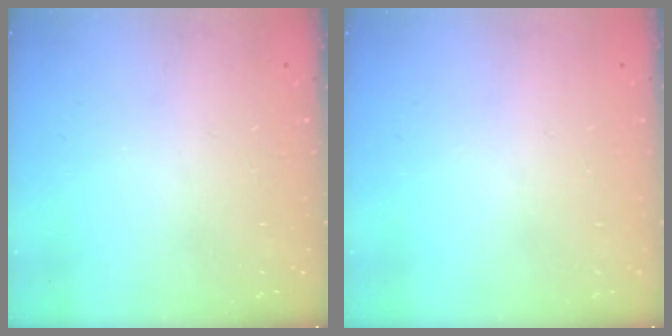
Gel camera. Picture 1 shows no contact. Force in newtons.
{"total": 0.0}